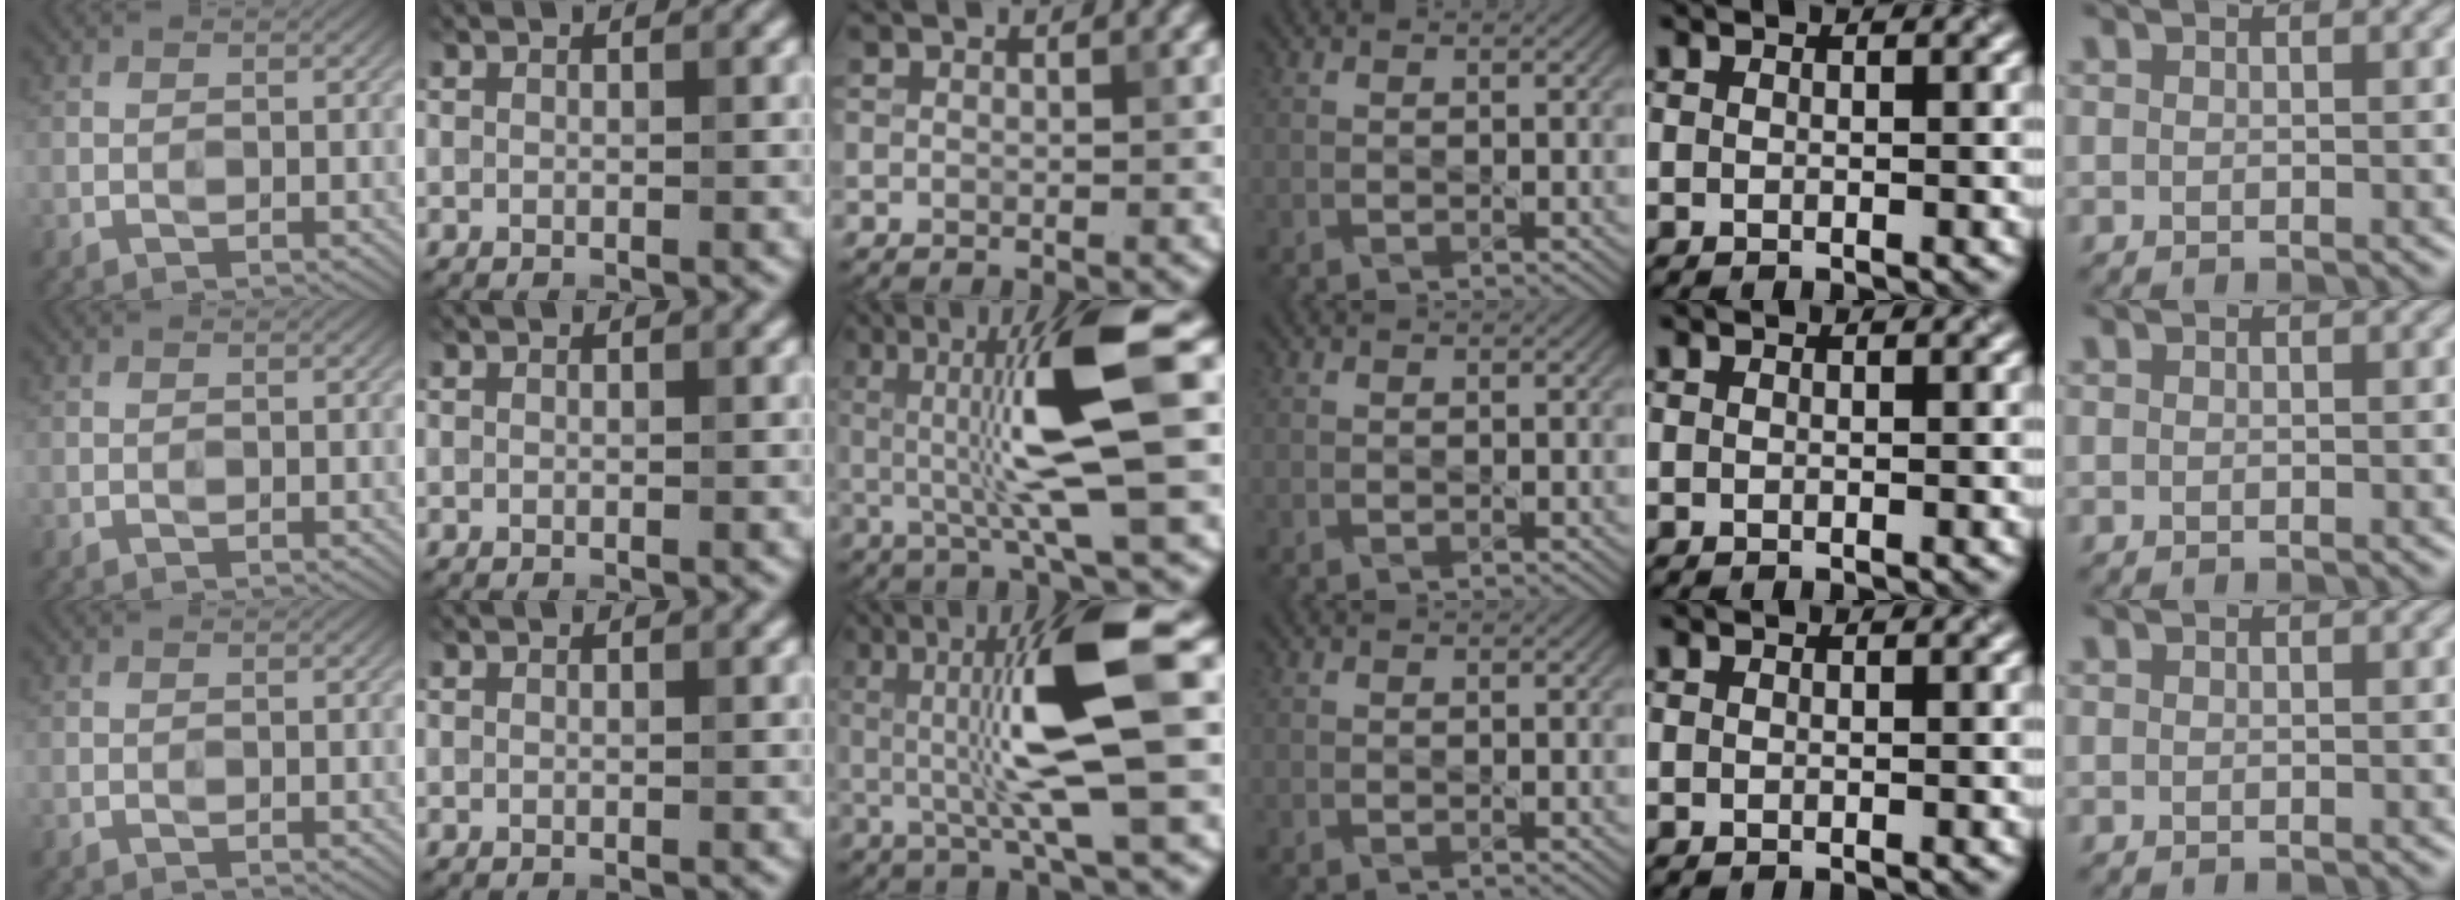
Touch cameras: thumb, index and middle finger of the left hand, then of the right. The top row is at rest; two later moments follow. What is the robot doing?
{"motion": "dispense", "object": "spray bottle"}